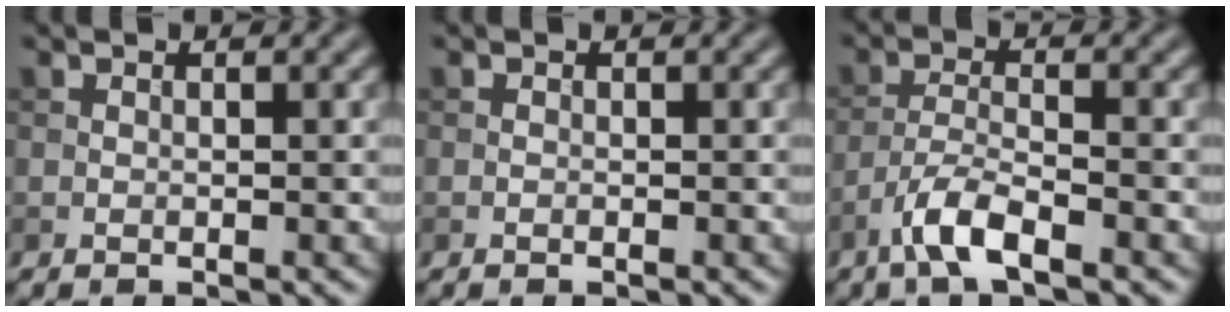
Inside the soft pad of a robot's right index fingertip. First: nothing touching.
{"total": 0.0}
{"total": 4.1, "force": [-2.6, 0.9, 3.0], "torque": [-0.062, 0.005, -0.059]}